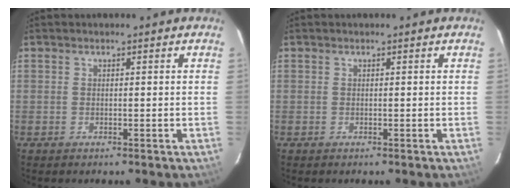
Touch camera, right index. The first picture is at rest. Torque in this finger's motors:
{"motor_torque": [0.00, 0.00, 0.02, 0.00]}